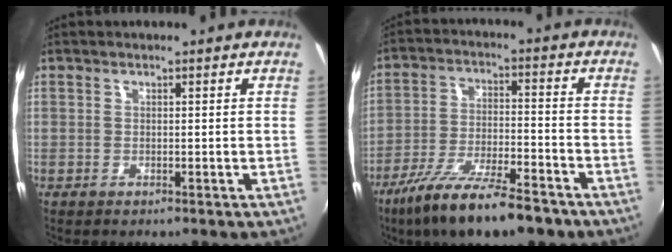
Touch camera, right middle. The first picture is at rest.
{"total": 15.9, "force": [-11.5, 3.5, 10.4], "torque": [-0.206, -0.039, -0.197]}